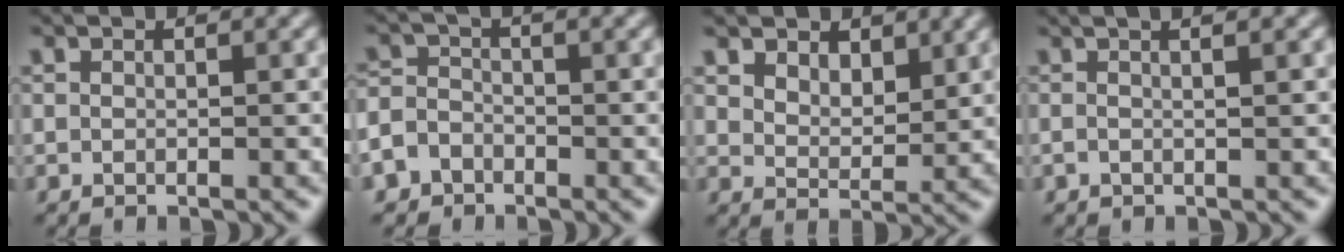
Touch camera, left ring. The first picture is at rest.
{"total": 3.1, "force": [-2.1, 2.0, 1.0], "torque": [-0.020, -0.003, -0.044]}
{"total": 4.1, "force": [3.1, 2.1, 1.6], "torque": [-0.043, -0.006, 0.048]}
{"total": 3.6, "force": [1.4, 1.5, 3.0], "torque": [-0.026, 0.020, -0.016]}